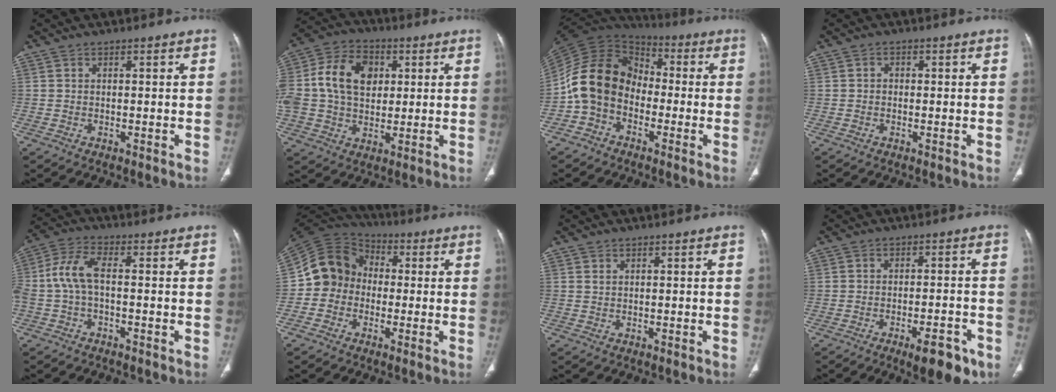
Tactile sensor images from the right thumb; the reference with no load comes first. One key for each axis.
{"total": 17.1, "fx": 2.9, "fy": 12.5, "fz": 11.2, "tx": -0.219, "ty": 0.015, "tz": 0.050}
{"total": 13.7, "fx": -3.2, "fy": 10.6, "fz": 8.0, "tx": -0.140, "ty": 0.057, "tz": -0.076}
{"total": 1.0, "fx": -0.1, "fy": 0.9, "fz": 0.4, "tx": 0.004, "ty": 0.005, "tz": -0.006}
{"total": 7.0, "fx": -0.7, "fy": 2.8, "fz": 6.4, "tx": -0.152, "ty": 0.025, "tz": -0.023}
{"total": 10.8, "fx": -1.3, "fy": 9.6, "fz": 4.6, "tx": -0.070, "ty": 0.033, "tz": -0.040}
{"total": 0.0}
{"total": 8.4, "fx": -4.8, "fy": 2.6, "fz": 6.4, "tx": -0.076, "ty": 0.014, "tz": -0.063}